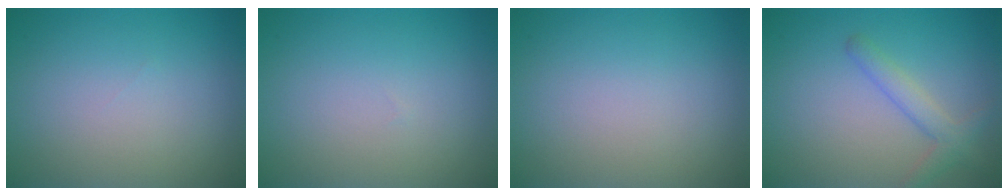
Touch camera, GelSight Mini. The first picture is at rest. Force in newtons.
{"total": 0.0}
{"total": 0.0}
{"total": 2.5, "press": 2.5, "slide": 0.1}